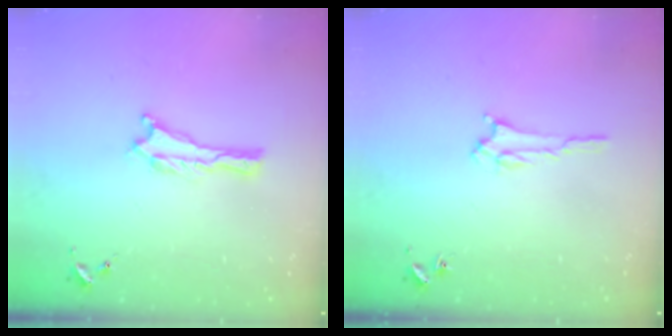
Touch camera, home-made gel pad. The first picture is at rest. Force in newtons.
{"total": 1.5, "press": 1.5, "slide": 0.2}